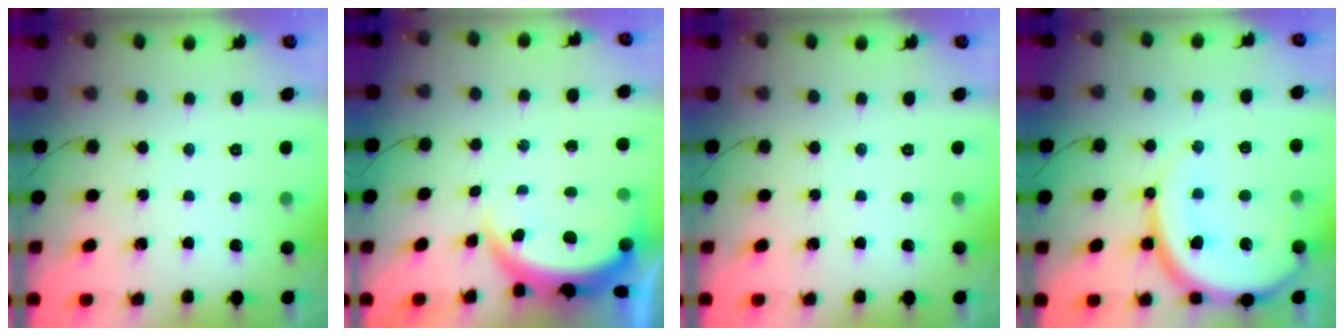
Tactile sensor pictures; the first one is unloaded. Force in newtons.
{"total": 6.0, "press": 5.7, "slide": 1.8}
{"total": 0.0}
{"total": 15.4, "press": 15.3, "slide": 1.7}